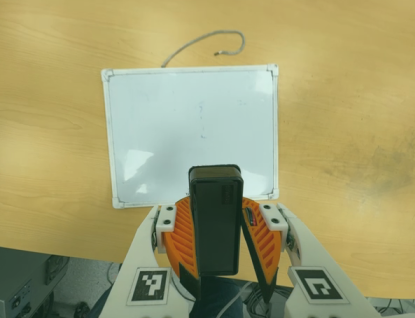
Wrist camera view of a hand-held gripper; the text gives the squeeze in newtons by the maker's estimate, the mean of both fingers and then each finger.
{"total": 7.9, "left": 8.2, "right": 7.6}